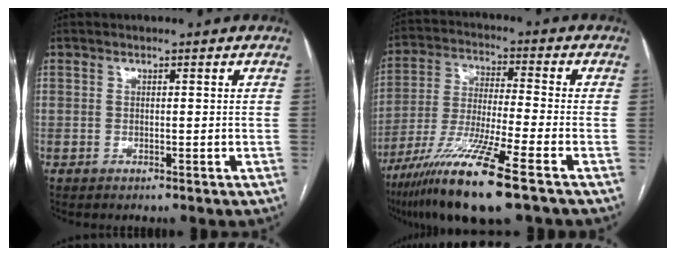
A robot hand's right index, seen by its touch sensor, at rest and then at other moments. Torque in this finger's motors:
{"motor_torque": [1.66, -0.48, 0.77, 0.21]}